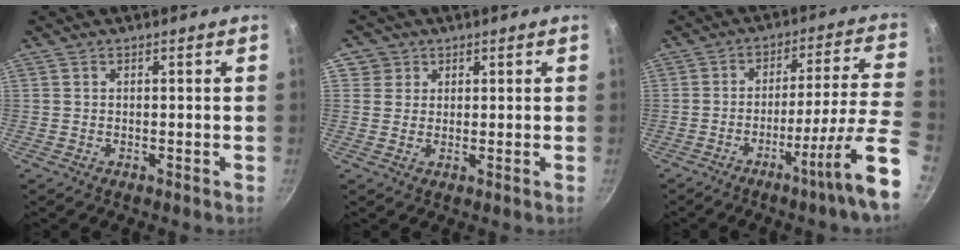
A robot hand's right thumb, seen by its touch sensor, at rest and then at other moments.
{"total": 3.4, "force": [1.2, 3.1, 0.3], "torque": [0.028, 0.006, 0.016]}
{"total": 16.9, "force": [-7.3, 0.1, 15.2], "torque": [-0.199, 0.033, -0.114]}